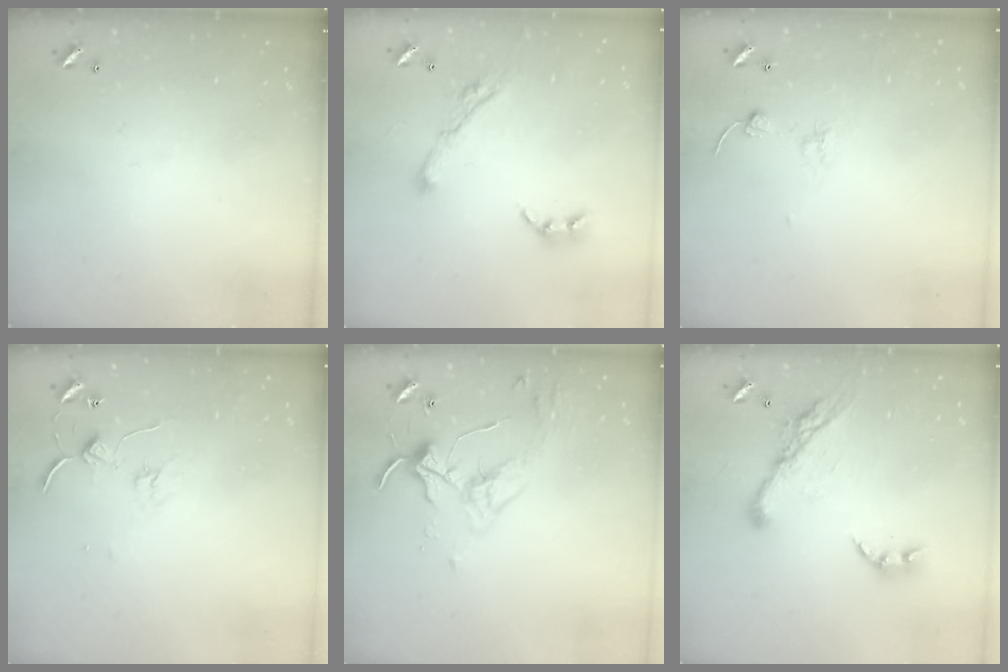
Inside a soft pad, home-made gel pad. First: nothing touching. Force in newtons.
{"total": 7.8, "press": 7.7, "slide": 0.9}
{"total": 1.7, "press": 1.5, "slide": 0.7}
{"total": 1.4, "press": 1.3, "slide": 0.2}
{"total": 3.6, "press": 3.5, "slide": 0.7}
{"total": 15.5, "press": 15.4, "slide": 1.4}